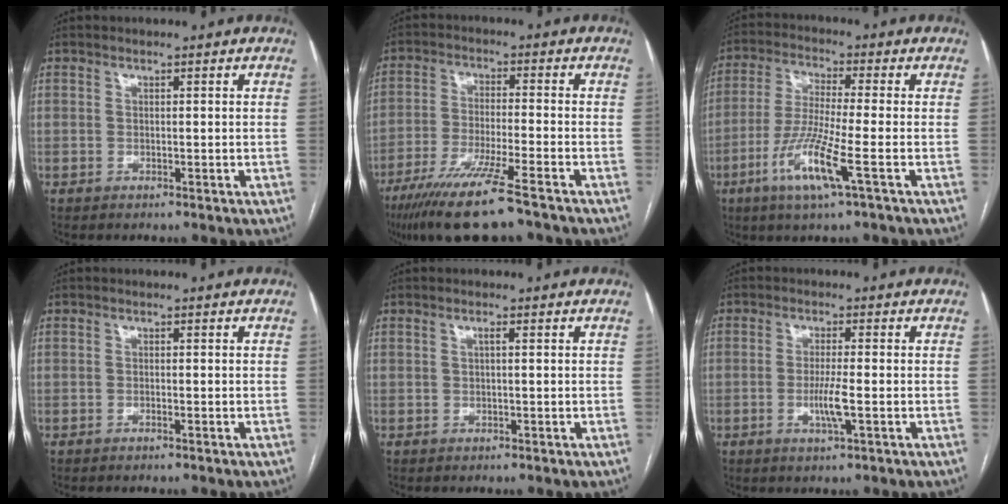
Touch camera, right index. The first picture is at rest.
{"total": 12.9, "force": [-9.1, 0.4, 9.1], "torque": [-0.166, -0.039, -0.154]}
{"total": 9.8, "force": [-4.1, -0.5, 8.9], "torque": [-0.184, -0.020, -0.084]}
{"total": 0.5, "force": [-0.4, -0.1, 0.3], "torque": [-0.008, 0.001, -0.008]}
{"total": 0.8, "force": [0.2, 0.1, 0.8], "torque": [-0.014, 0.003, 0.002]}
{"total": 3.9, "force": [-1.1, -0.1, 3.7], "torque": [-0.072, -0.006, -0.021]}